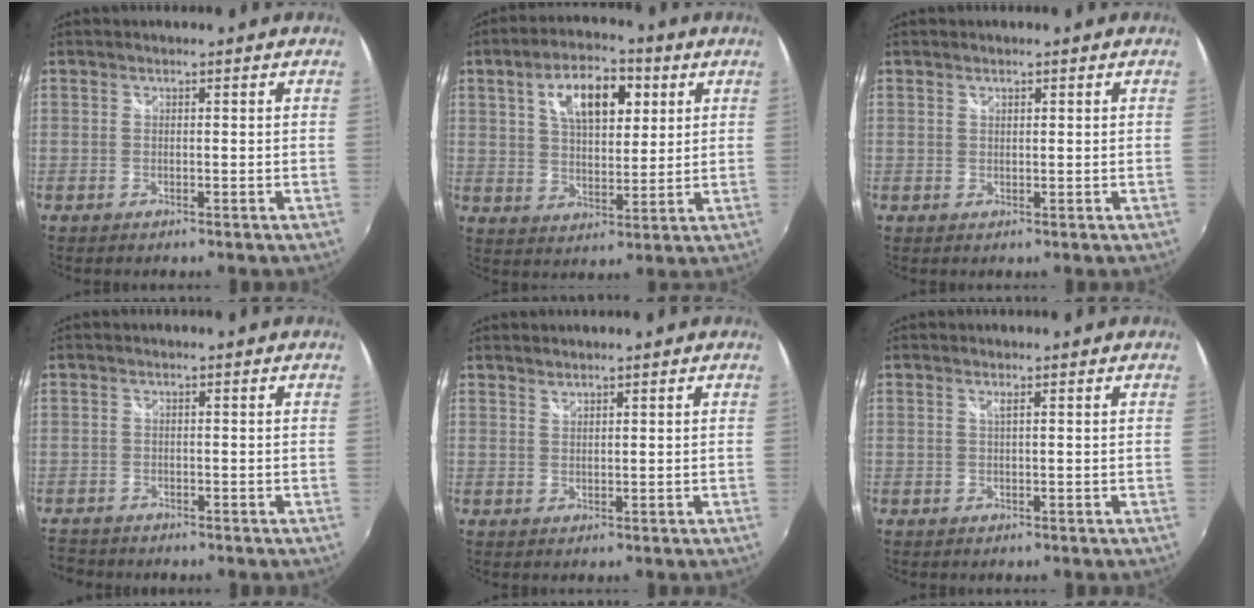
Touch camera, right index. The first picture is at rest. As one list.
[{"total": 12.2, "force": [4.8, 6.0, 9.4], "torque": [-0.159, 0.025, 0.081]}, {"total": 0.8, "force": [0.6, 0.4, 0.4], "torque": [-0.005, 0.002, 0.010]}, {"total": 3.4, "force": [-3.0, 1.6, 0.4], "torque": [-0.022, -0.010, -0.057]}, {"total": 1.2, "force": [1.2, 0.2, 0.2], "torque": [-0.002, 0.002, 0.022]}, {"total": 0.8, "force": [0.3, -0.3, 0.7], "torque": [-0.014, 0.000, 0.004]}]